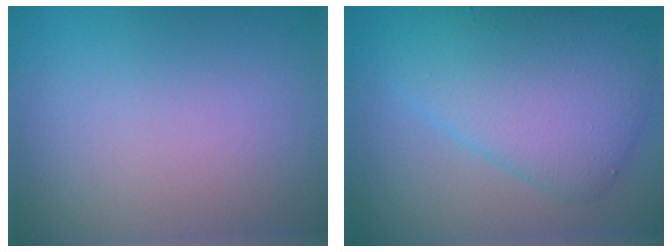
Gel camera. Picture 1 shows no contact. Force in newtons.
{"total": 7.8, "press": 7.8, "slide": 0.2}